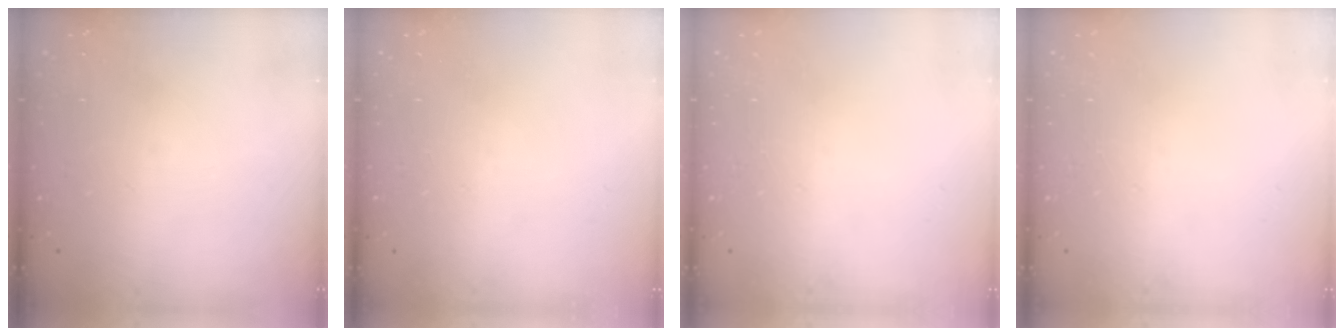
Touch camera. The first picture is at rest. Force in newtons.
{"total": 0.0}
{"total": 0.0}
{"total": 0.0}